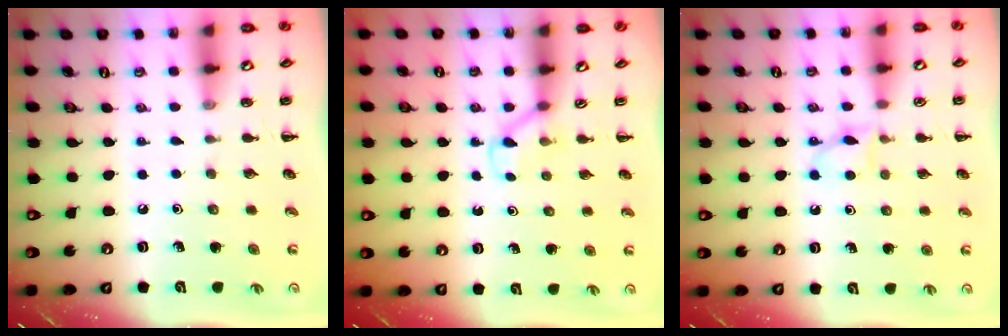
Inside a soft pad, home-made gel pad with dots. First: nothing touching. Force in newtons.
{"total": 3.0, "press": 2.8, "slide": 1.1}
{"total": 3.6, "press": 3.4, "slide": 1.3}